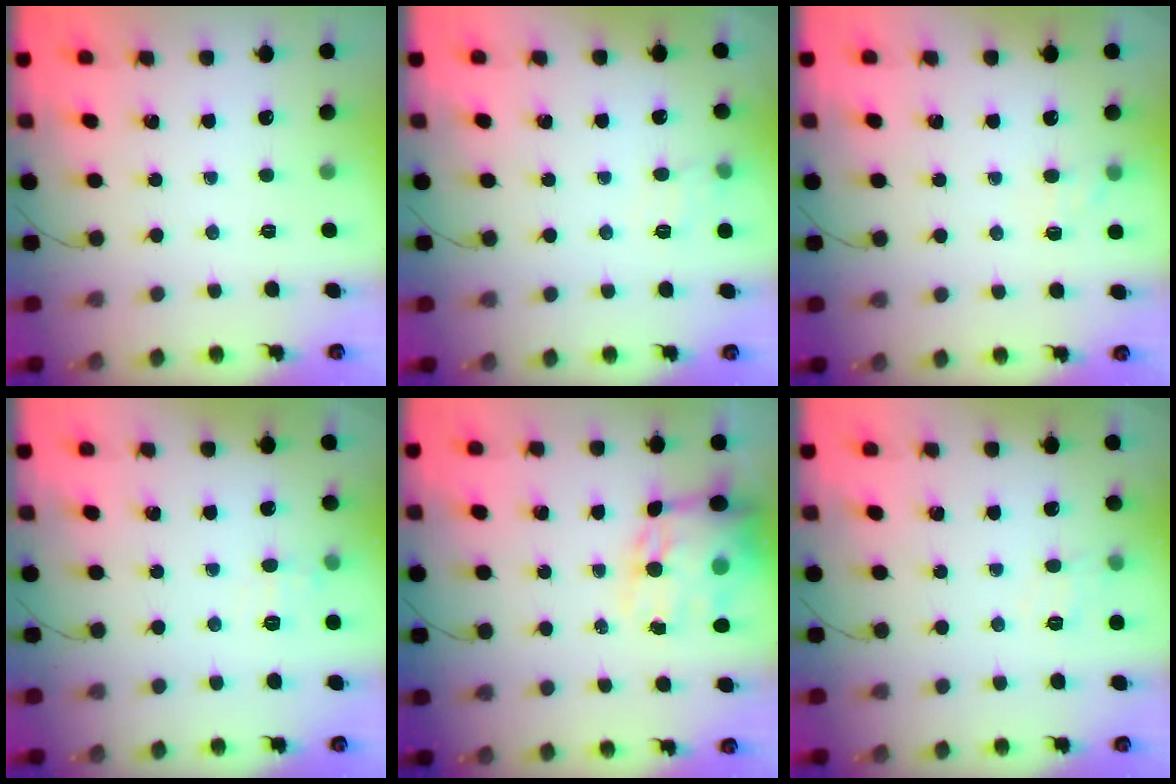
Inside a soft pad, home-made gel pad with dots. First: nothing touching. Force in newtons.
{"total": 5.2, "press": 4.8, "slide": 1.8}
{"total": 6.1, "press": 5.9, "slide": 1.6}
{"total": 5.7, "press": 5.5, "slide": 1.7}
{"total": 15.7, "press": 15.1, "slide": 4.1}
{"total": 4.3, "press": 4.0, "slide": 1.6}